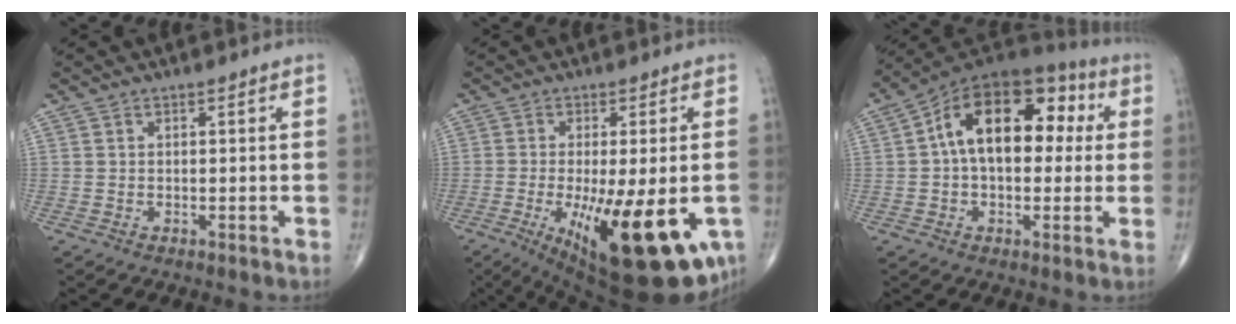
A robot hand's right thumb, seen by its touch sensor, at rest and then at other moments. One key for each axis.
{"total": 21.4, "fx": -6.7, "fy": 6.7, "fz": 19.2, "tx": -0.259, "ty": -0.032, "tz": -0.080}
{"total": 19.0, "fx": 2.9, "fy": 11.4, "fz": 15.0, "tx": -0.200, "ty": 0.047, "tz": 0.035}